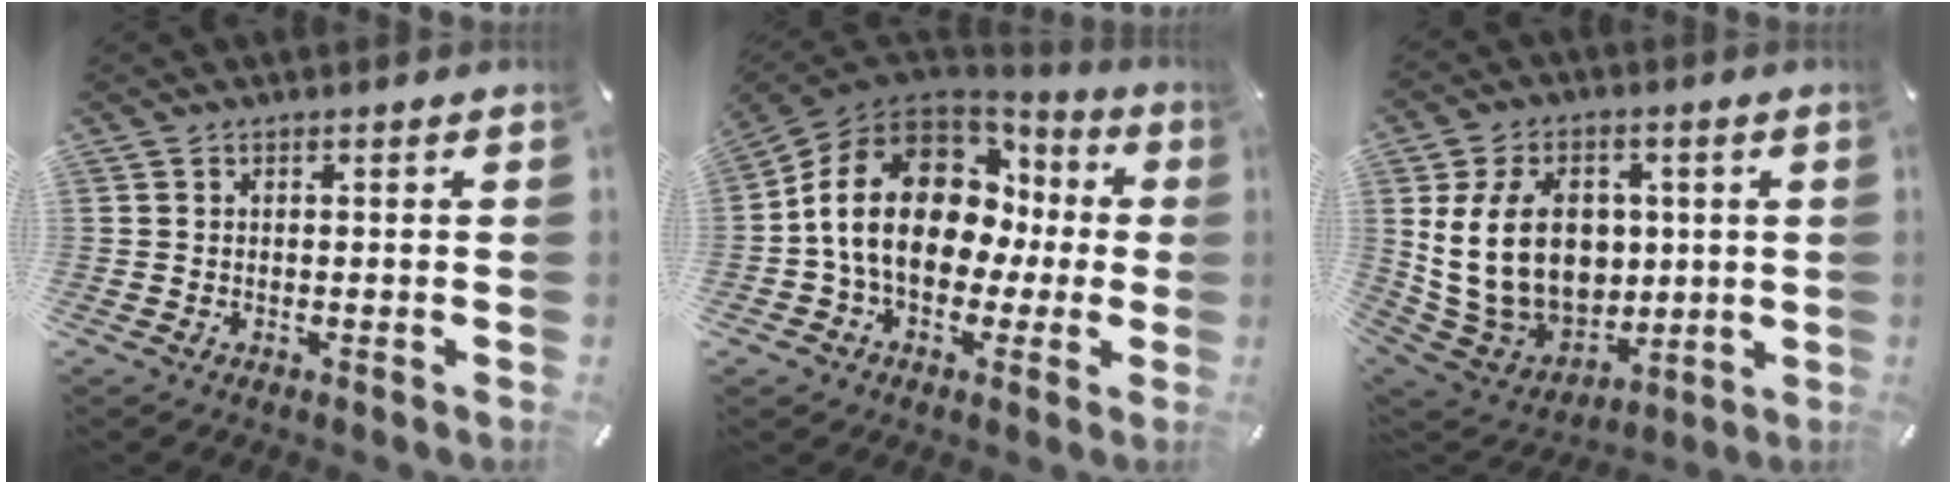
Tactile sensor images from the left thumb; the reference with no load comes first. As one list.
[{"total": 18.5, "force": [1.3, 13.8, 12.1], "torque": [-0.242, 0.000, 0.026]}, {"total": 20.1, "force": [2.5, 15.5, 12.6], "torque": [-0.258, -0.014, 0.052]}]